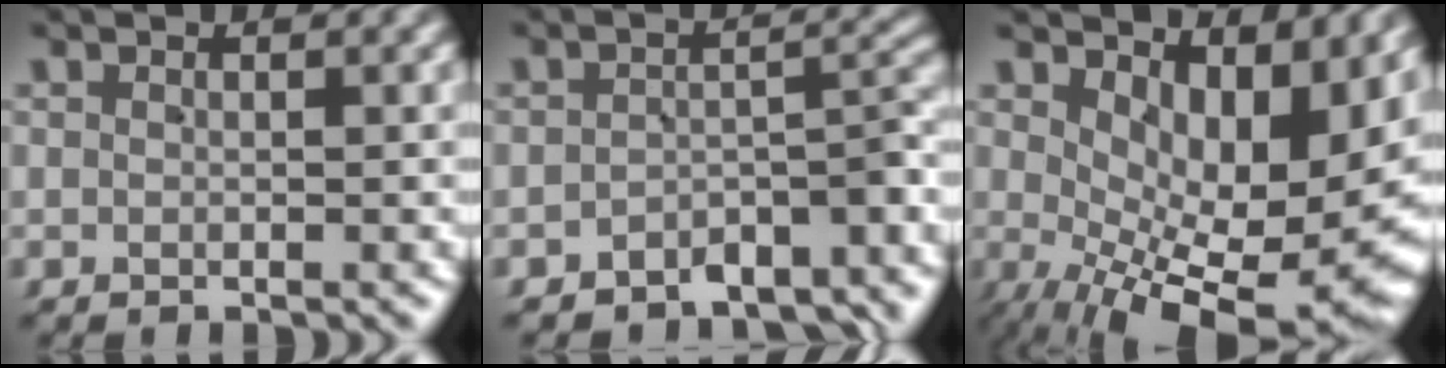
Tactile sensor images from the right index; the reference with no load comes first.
{"total": 5.9, "force": [-4.2, 1.8, 3.8], "torque": [-0.039, -0.004, -0.066]}
{"total": 12.8, "force": [-2.5, 6.4, 10.7], "torque": [-0.145, -0.052, -0.010]}